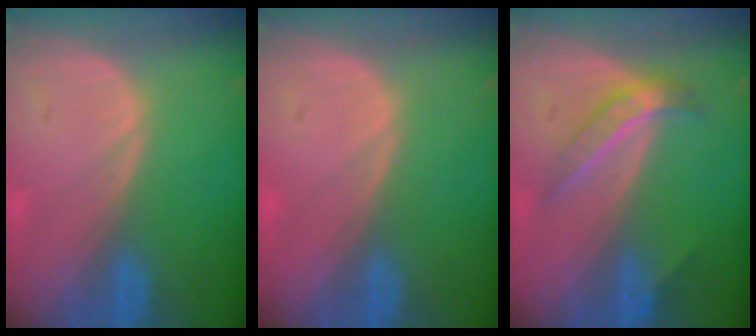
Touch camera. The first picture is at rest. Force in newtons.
{"total": 0.6, "press": 0.2, "slide": 0.5}
{"total": 4.2, "press": 4.2, "slide": 0.4}